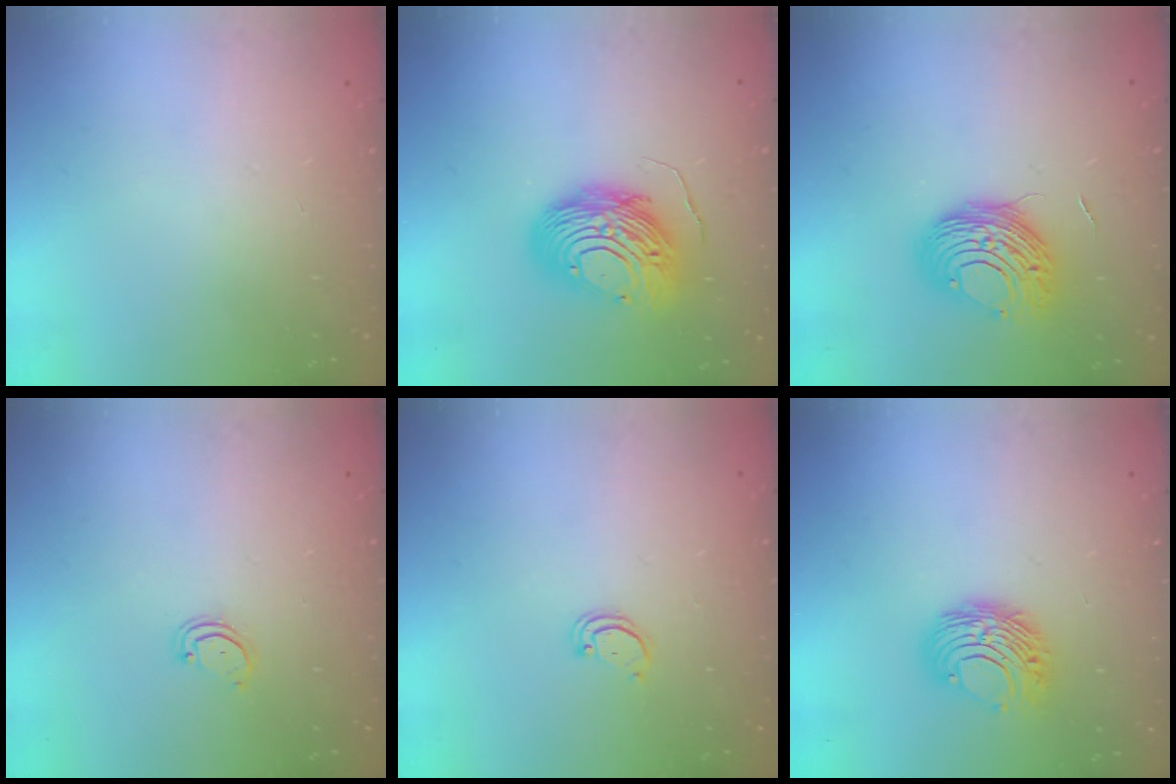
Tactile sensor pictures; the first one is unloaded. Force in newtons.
{"total": 12.8, "press": 12.7, "slide": 1.1}
{"total": 10.7, "press": 10.7, "slide": 0.6}
{"total": 3.0, "press": 3.0, "slide": 0.2}
{"total": 1.8, "press": 1.8, "slide": 0.2}
{"total": 8.6, "press": 8.6, "slide": 0.5}